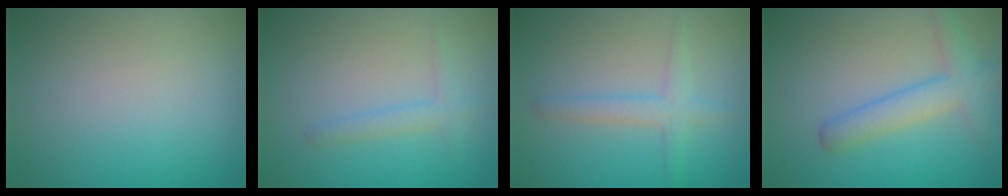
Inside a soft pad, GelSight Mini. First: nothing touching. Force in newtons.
{"total": 1.6, "press": 1.6, "slide": 0.1}
{"total": 2.3, "press": 2.3, "slide": 0.1}
{"total": 3.8, "press": 3.8, "slide": 0.2}